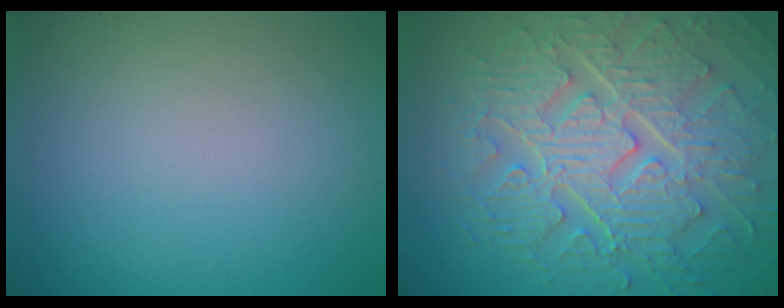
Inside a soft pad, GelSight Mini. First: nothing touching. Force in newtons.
{"total": 9.4, "press": 6.9, "slide": 6.4}